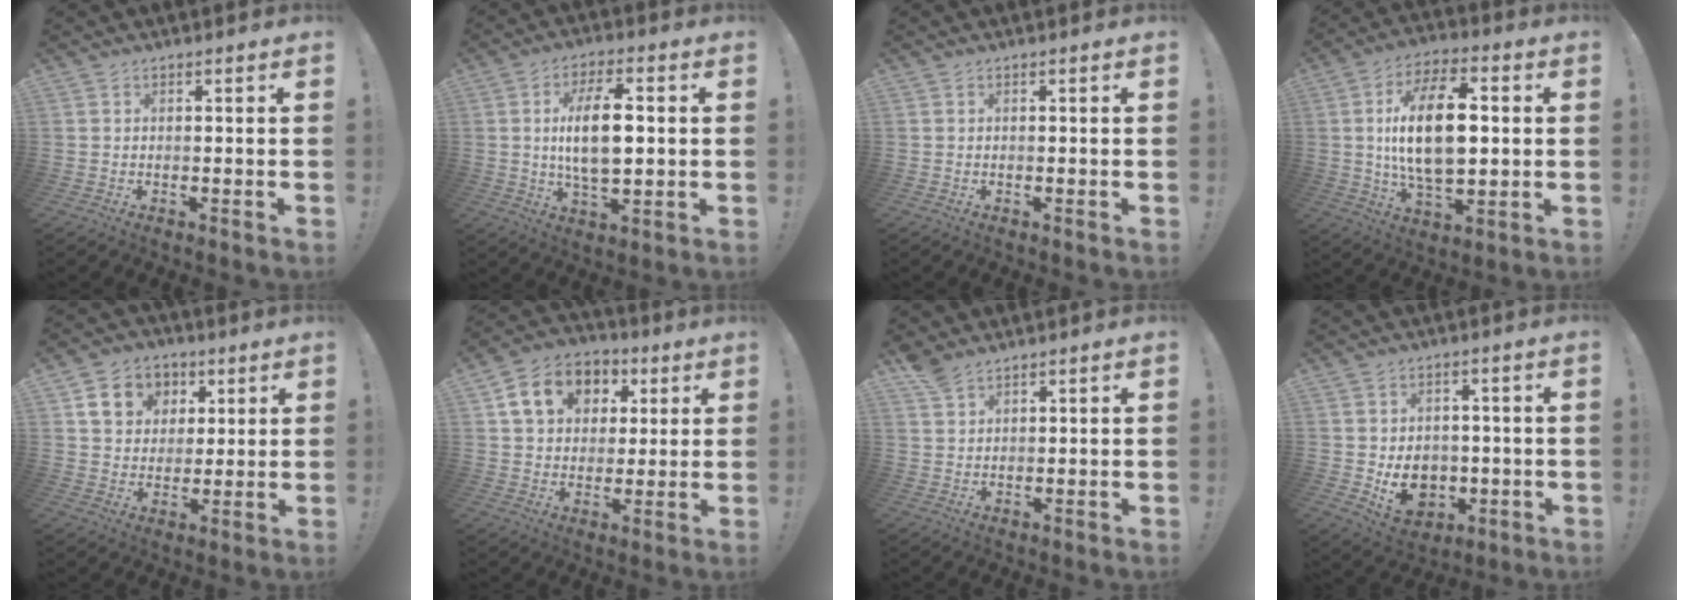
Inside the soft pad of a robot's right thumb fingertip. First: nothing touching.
{"total": 13.1, "force": [1.2, 5.8, 11.7], "torque": [-0.206, -0.004, 0.013]}
{"total": 0.0}
{"total": 19.5, "force": [1.8, 10.0, 16.7], "torque": [-0.304, 0.000, 0.020]}
{"total": 11.8, "force": [4.9, 9.8, 4.4], "torque": [-0.057, -0.018, 0.098]}
{"total": 14.5, "force": [5.4, 11.4, 7.0], "torque": [-0.099, -0.008, 0.106]}
{"total": 4.5, "force": [3.7, 2.1, 1.5], "torque": [-0.030, -0.017, 0.072]}
{"total": 9.2, "force": [-1.1, 7.8, 4.6], "torque": [-0.072, -0.001, -0.011]}